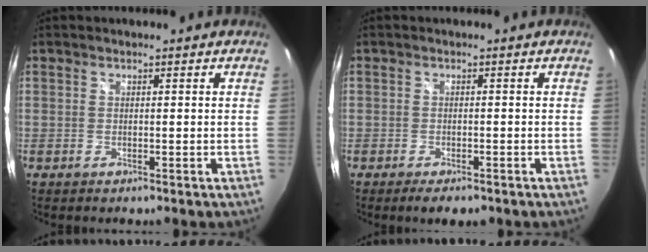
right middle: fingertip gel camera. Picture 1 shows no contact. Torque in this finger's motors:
{"motor_torque": [0.06, -0.41, -0.19, -0.06]}